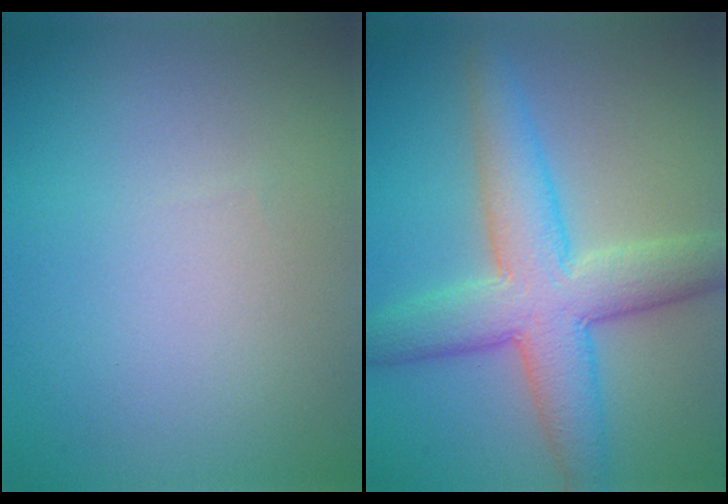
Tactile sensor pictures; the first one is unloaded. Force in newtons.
{"total": 7.5, "press": 7.5, "slide": 0.2}